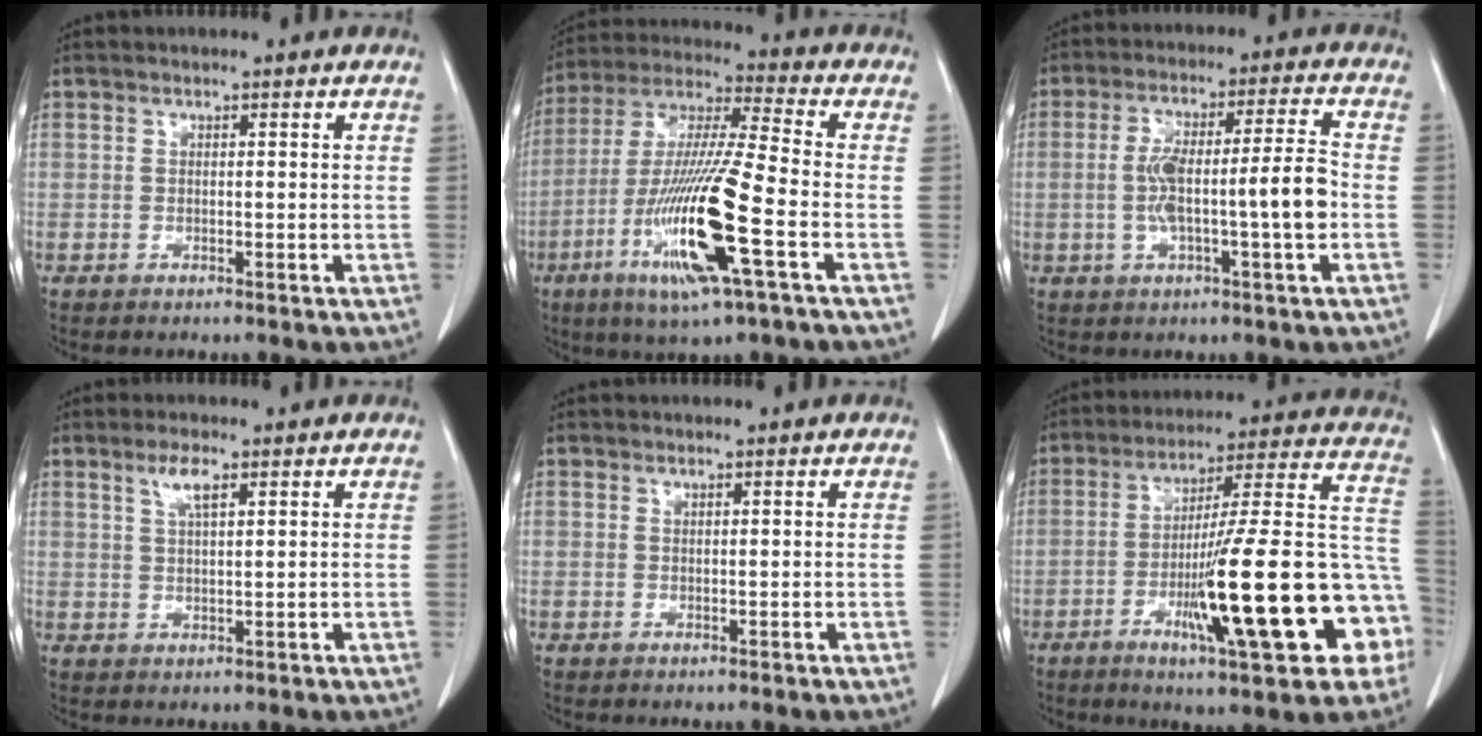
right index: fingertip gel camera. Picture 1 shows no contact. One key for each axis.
{"total": 18.0, "fx": -6.1, "fy": 0.5, "fz": 16.9, "tx": -0.350, "ty": -0.025, "tz": -0.117}
{"total": 10.3, "fx": -1.6, "fy": 0.5, "fz": 10.1, "tx": -0.179, "ty": 0.019, "tz": -0.027}
{"total": 3.3, "fx": 1.9, "fy": 0.6, "fz": 2.7, "tx": -0.056, "ty": 0.003, "tz": 0.037}
{"total": 0.0}
{"total": 23.7, "fx": -7.5, "fy": 2.6, "fz": 22.3, "tx": -0.275, "ty": 0.015, "tz": -0.107}